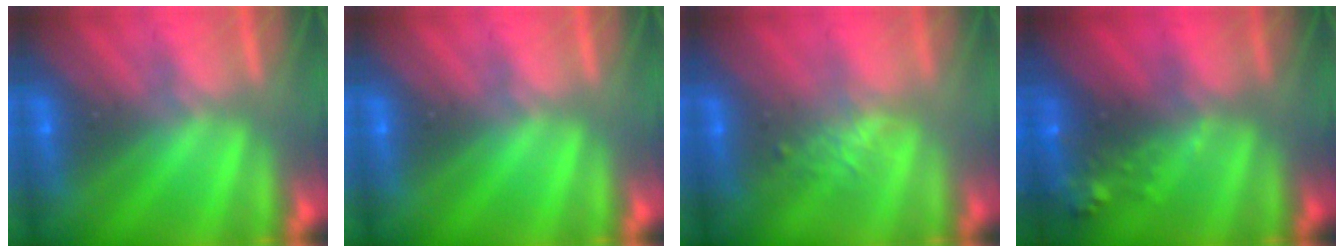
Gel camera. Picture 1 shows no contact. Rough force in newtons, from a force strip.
{"total": 0.0}
{"total": 2.4}
{"total": 6.6}